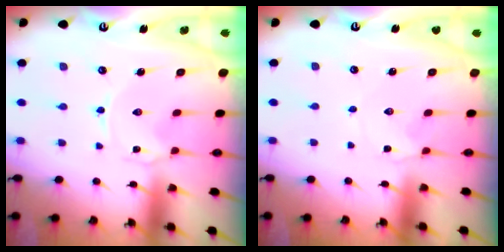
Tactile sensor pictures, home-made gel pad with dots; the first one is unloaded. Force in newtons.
{"total": 1.8, "press": 1.8, "slide": 0.3}